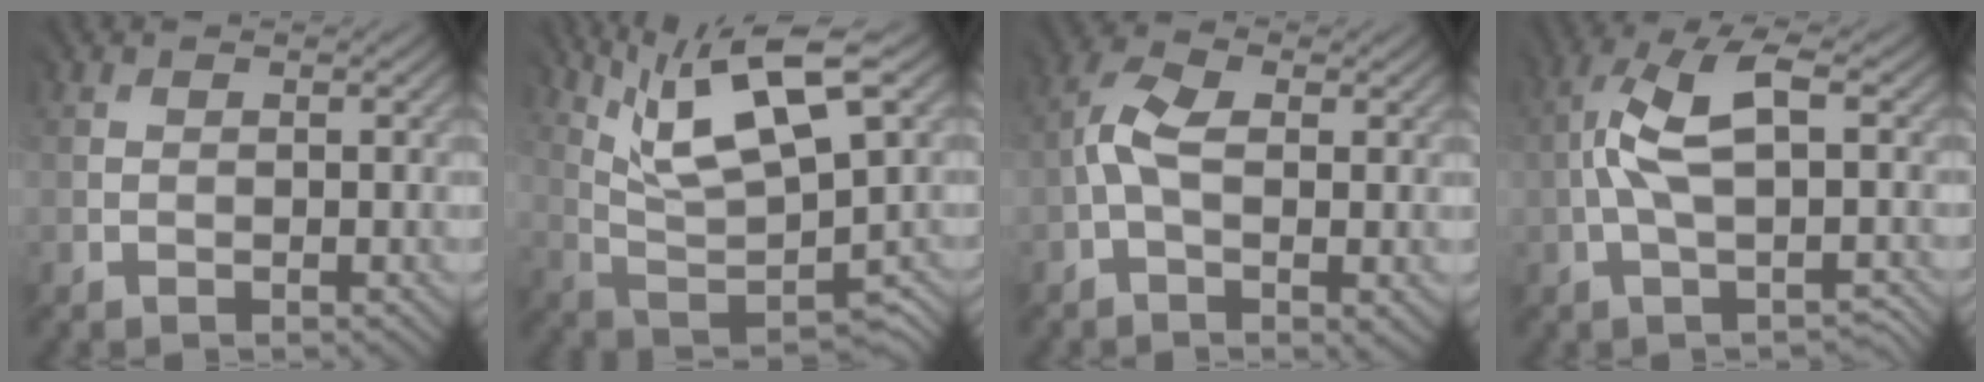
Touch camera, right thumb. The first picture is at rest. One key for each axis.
{"total": 12.9, "fx": 7.9, "fy": 3.6, "fz": 9.6, "tx": -0.175, "ty": 0.007, "tz": 0.141}
{"total": 7.2, "fx": -0.5, "fy": 3.8, "fz": 6.1, "tx": -0.151, "ty": 0.009, "tz": -0.012}
{"total": 6.2, "fx": 0.1, "fy": 2.2, "fz": 5.8, "tx": -0.122, "ty": 0.023, "tz": -0.002}